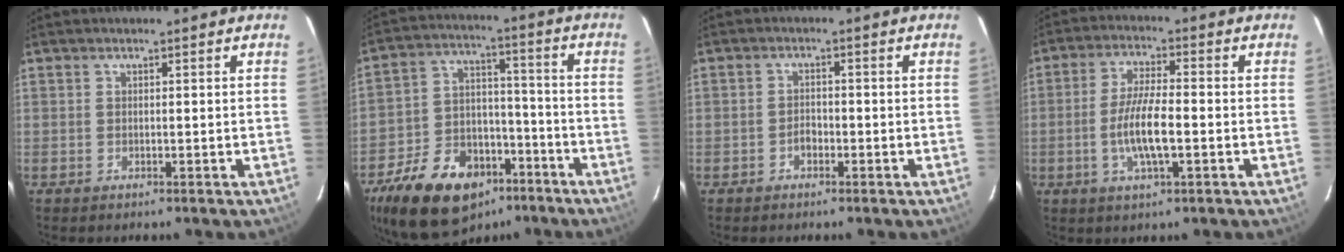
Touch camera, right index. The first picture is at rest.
{"total": 21.0, "force": [-13.3, 12.4, 10.6], "torque": [-0.229, 0.023, -0.202]}
{"total": 1.8, "force": [-1.1, 1.2, 0.8], "torque": [-0.016, 0.005, -0.018]}
{"total": 8.2, "force": [-2.1, 1.8, 7.7], "torque": [-0.152, -0.003, -0.041]}